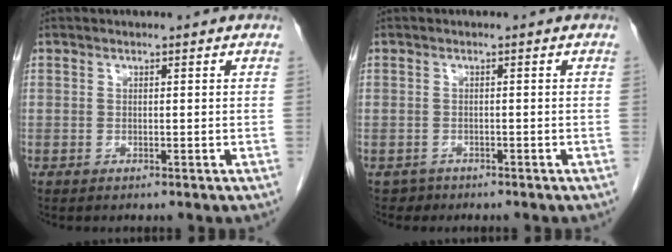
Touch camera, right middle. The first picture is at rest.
{"total": 1.2, "force": [-0.9, 0.8, -0.4], "torque": [0.001, 0.004, -0.013]}